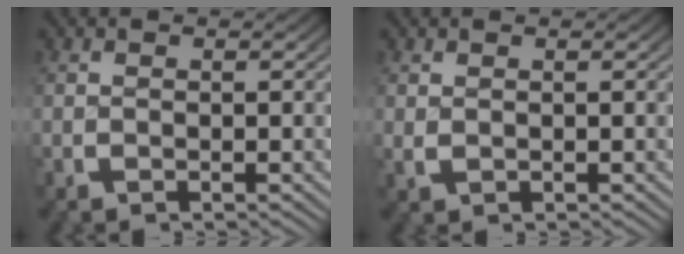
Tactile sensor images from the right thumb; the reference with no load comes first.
{"total": 0.6, "force": [0.4, 0.3, 0.4], "torque": [-0.010, -0.002, 0.013]}